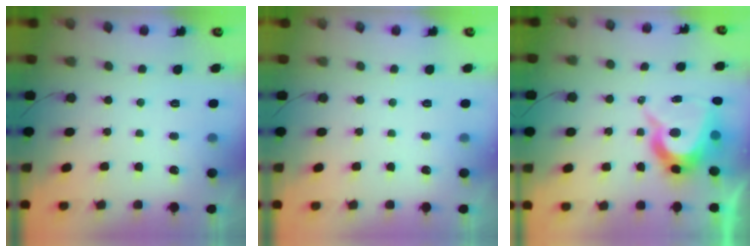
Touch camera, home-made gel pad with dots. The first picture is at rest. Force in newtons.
{"total": 0.0}
{"total": 11.6, "press": 11.6, "slide": 0.9}